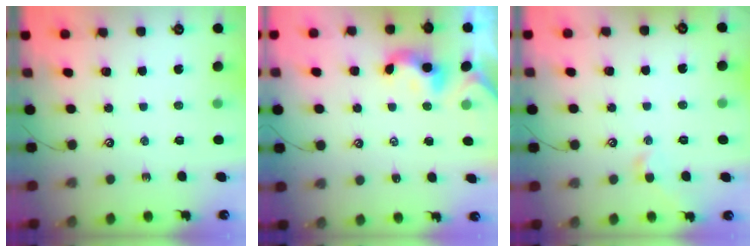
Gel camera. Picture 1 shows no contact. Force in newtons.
{"total": 2.2, "press": 2.2, "slide": 0.2}
{"total": 2.9, "press": 2.9, "slide": 0.7}